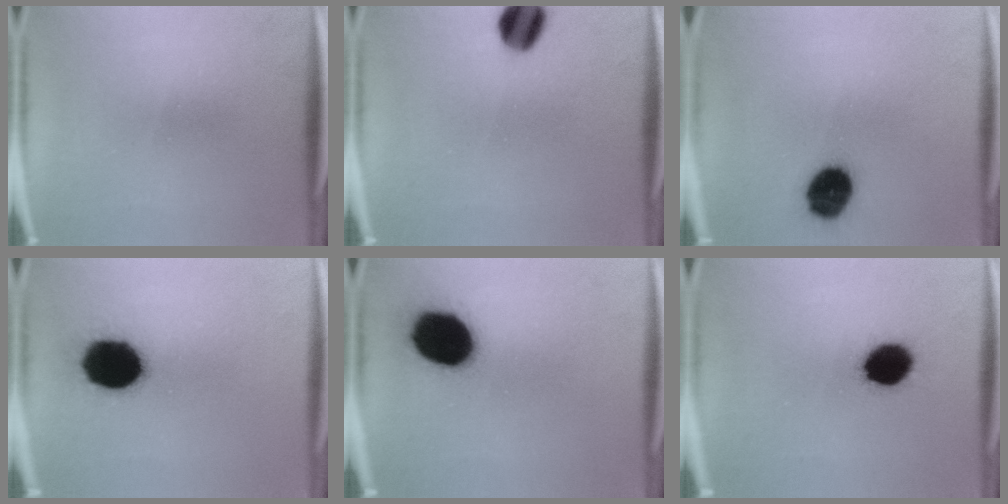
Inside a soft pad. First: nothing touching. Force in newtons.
{"total": 7.9}
{"total": 11.5}
{"total": 17.9}
{"total": 17.4}
{"total": 10.8}